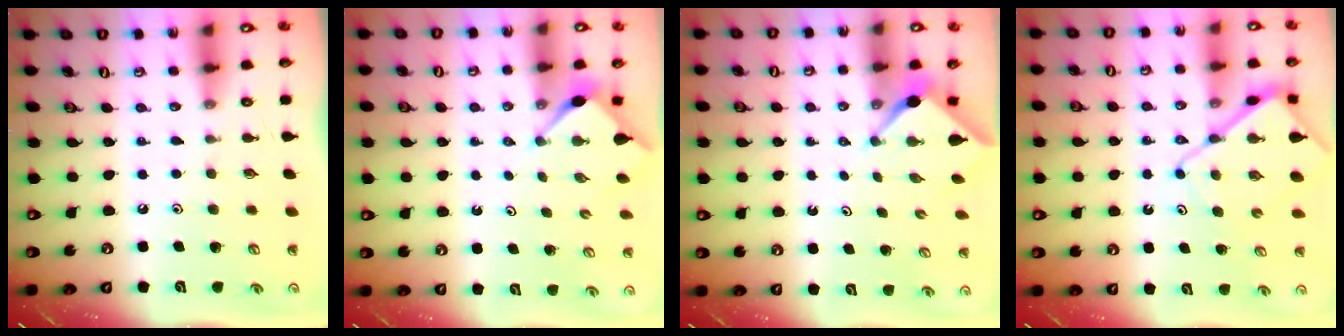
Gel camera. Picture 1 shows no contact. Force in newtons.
{"total": 2.8, "press": 2.8, "slide": 0.3}
{"total": 2.3, "press": 2.3, "slide": 0.2}
{"total": 9.7, "press": 9.7, "slide": 1.1}